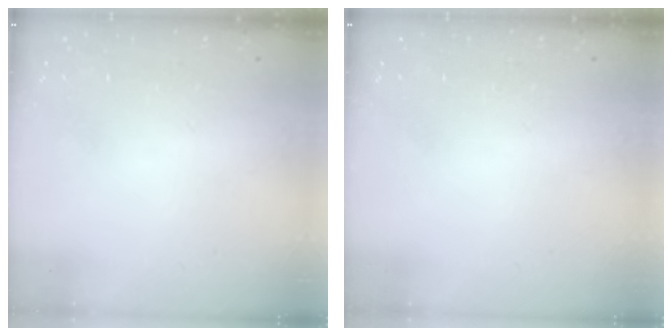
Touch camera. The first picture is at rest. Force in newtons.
{"total": 0.0}